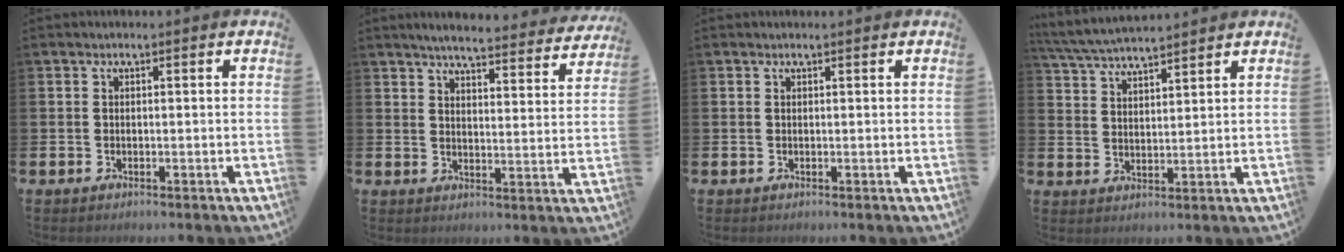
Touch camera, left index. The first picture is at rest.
{"total": 4.9, "force": [4.7, 0.2, 1.4], "torque": [-0.035, -0.037, 0.078]}
{"total": 0.0}
{"total": 5.2, "force": [5.1, 0.3, 0.9], "torque": [-0.041, -0.024, 0.091]}